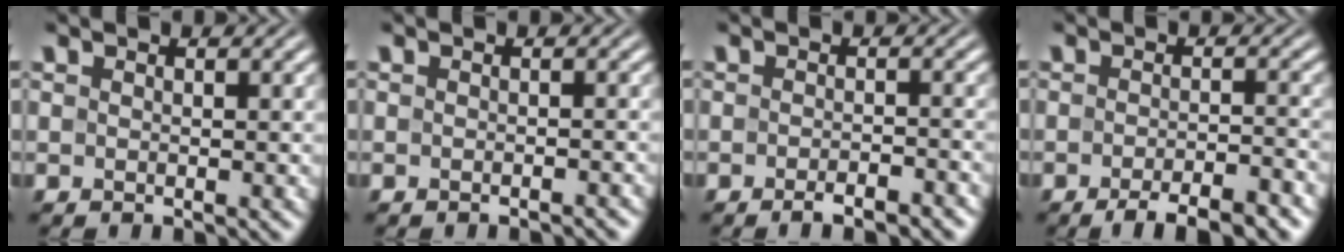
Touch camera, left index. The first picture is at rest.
{"total": 1.2, "force": [-1.0, 0.2, 0.5], "torque": [-0.001, 0.003, -0.013]}
{"total": 2.8, "force": [-2.0, 0.7, 1.9], "torque": [-0.024, 0.003, -0.029]}
{"total": 5.2, "force": [-3.6, 1.3, 3.5], "torque": [-0.048, 0.001, -0.055]}